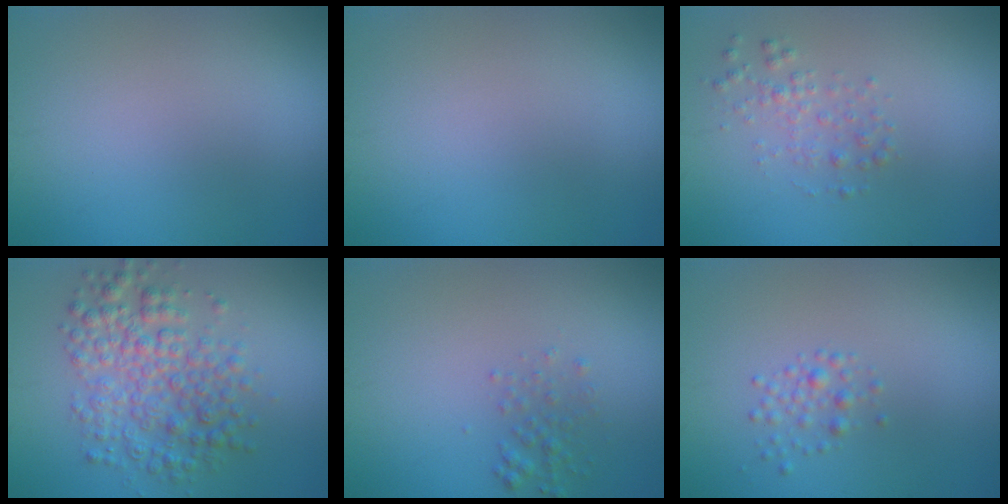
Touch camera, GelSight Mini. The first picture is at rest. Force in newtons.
{"total": 0.0}
{"total": 1.6, "press": 1.6, "slide": 0.0}
{"total": 5.4, "press": 5.4, "slide": 0.0}
{"total": 1.3, "press": 1.3, "slide": 0.1}
{"total": 1.3, "press": 1.3, "slide": 0.0}